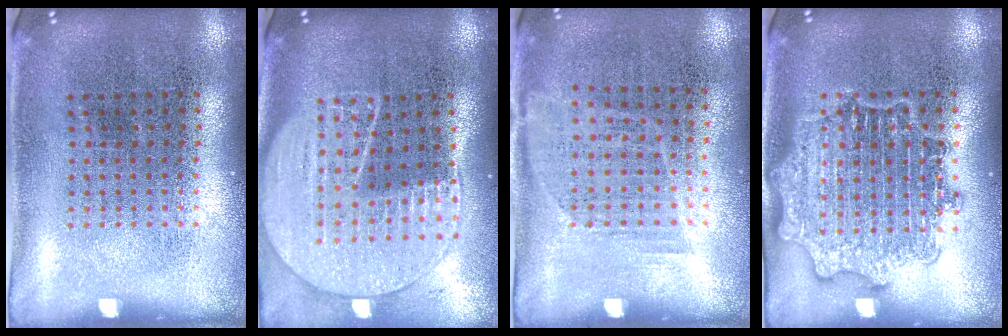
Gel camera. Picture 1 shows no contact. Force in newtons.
{"total": 2.0, "press": 1.8, "slide": 0.9}
{"total": 1.1, "press": 0.8, "slide": 0.7}
{"total": 2.8, "press": 2.8, "slide": 0.4}